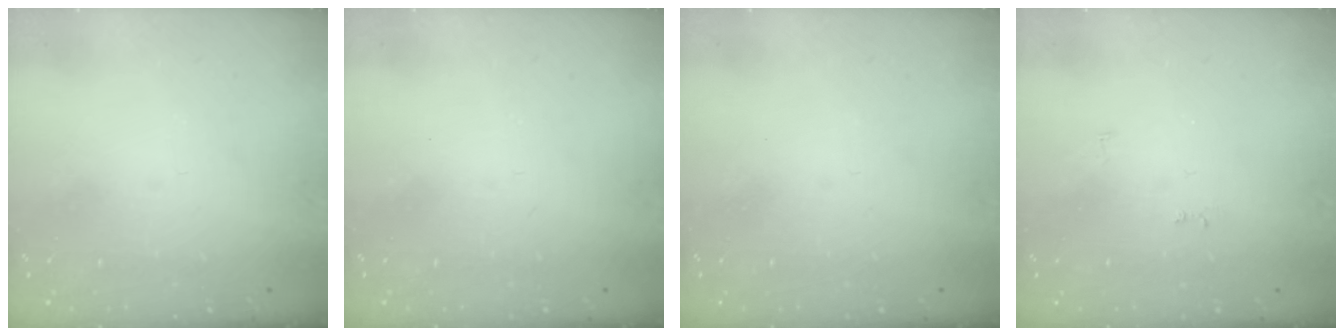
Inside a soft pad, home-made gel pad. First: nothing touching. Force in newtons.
{"total": 2.1, "press": 2.0, "slide": 0.4}
{"total": 0.0}
{"total": 4.5, "press": 4.5, "slide": 0.5}